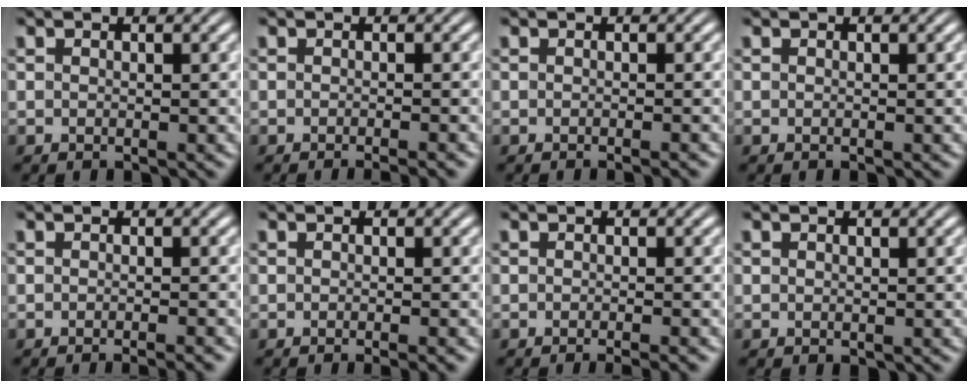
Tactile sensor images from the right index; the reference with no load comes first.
{"total": 1.8, "force": [-1.6, -0.1, 0.8], "torque": [-0.004, 0.002, -0.027]}
{"total": 0.9, "force": [-0.8, -0.3, 0.4], "torque": [-0.001, 0.003, -0.014]}
{"total": 0.0}
{"total": 1.9, "force": [-1.7, -0.2, 0.8], "torque": [-0.006, 0.001, -0.029]}
{"total": 1.5, "force": [-1.3, -0.1, 0.8], "torque": [-0.004, 0.003, -0.022]}
{"total": 2.1, "force": [-1.9, 0.0, 0.9], "torque": [-0.006, 0.001, -0.032]}
{"total": 0.0}